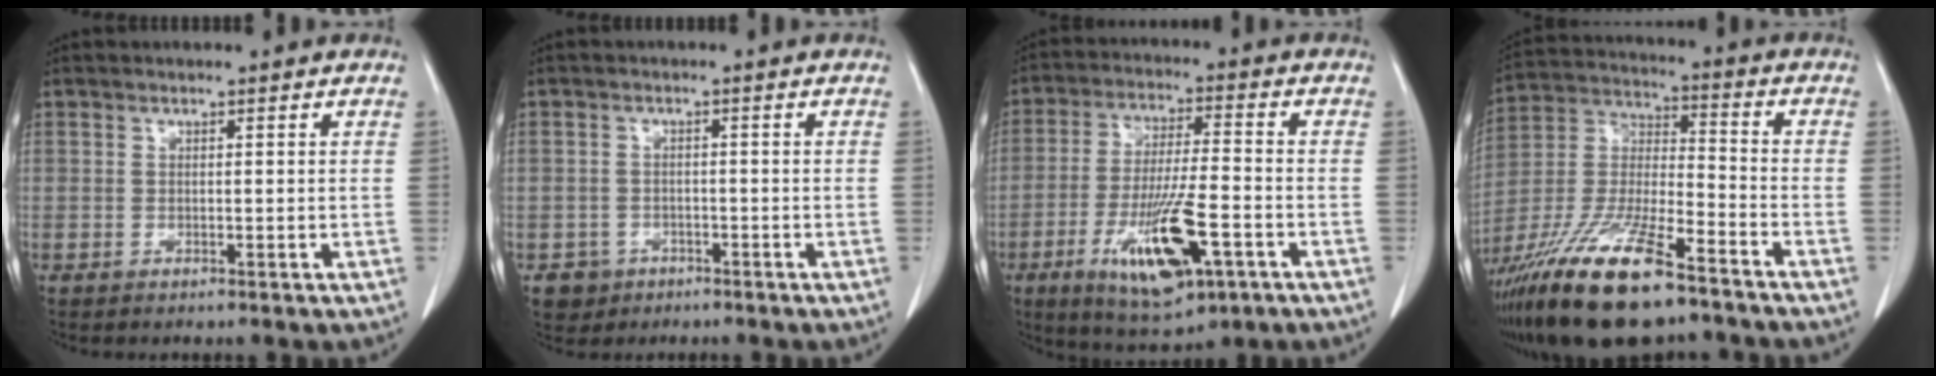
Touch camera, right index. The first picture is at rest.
{"total": 3.3, "force": [-1.6, 2.9, 0.1], "torque": [0.002, 0.012, -0.023]}
{"total": 14.1, "force": [-5.7, 3.2, 12.6], "torque": [-0.235, -0.018, -0.086]}
{"total": 21.1, "force": [-14.6, 4.4, 14.6], "torque": [-0.321, -0.036, -0.269]}